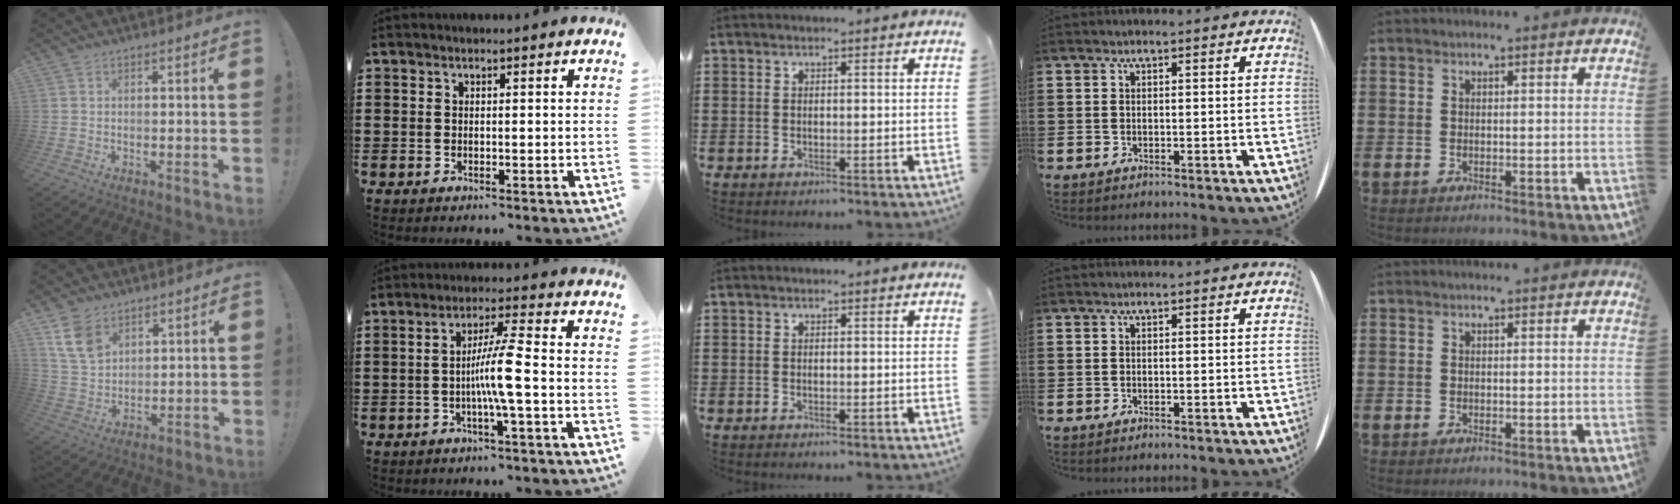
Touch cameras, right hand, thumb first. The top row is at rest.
{"thumb": {"total": 9.7, "force": [5.9, 6.1, 4.6], "torque": [-0.082, -0.021, 0.118]}, "index": {"total": 7.0, "force": [-1.4, -0.3, 6.8], "torque": [-0.128, -0.007, -0.032]}}